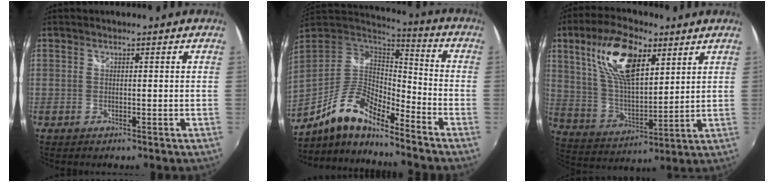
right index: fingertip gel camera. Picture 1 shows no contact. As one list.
[{"total": 14.0, "force": [-10.2, 3.6, 8.8], "torque": [-0.181, -0.001, -0.200]}, {"total": 17.0, "force": [8.1, 7.3, 13.1], "torque": [-0.249, 0.019, 0.159]}]